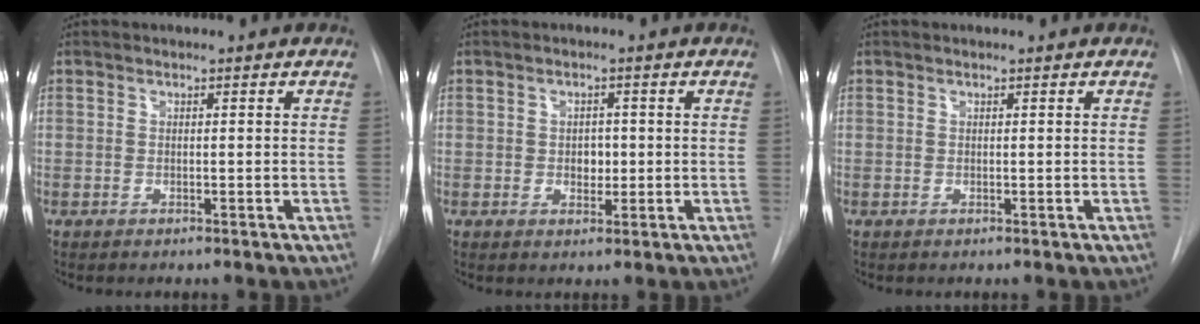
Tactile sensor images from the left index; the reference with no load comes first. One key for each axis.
{"total": 2.4, "fx": 0.0, "fy": 1.7, "fz": 1.6, "tx": -0.022, "ty": 0.001, "tz": 0.003}
{"total": 0.0}